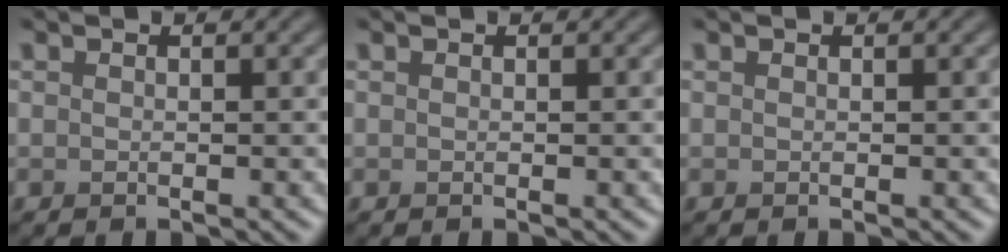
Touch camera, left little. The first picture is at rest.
{"total": 0.0}
{"total": 0.0}